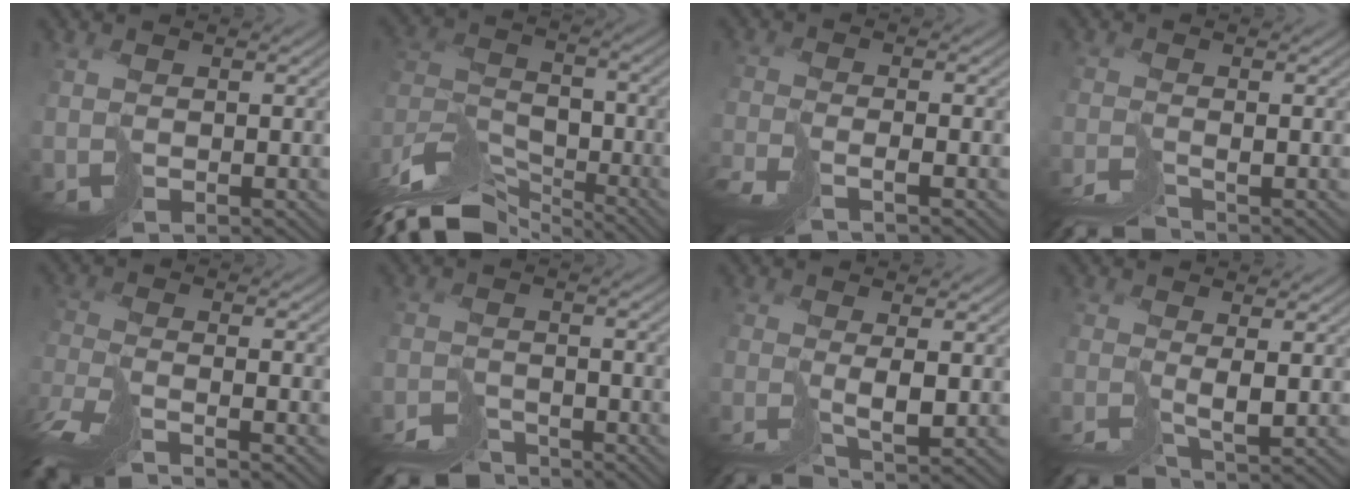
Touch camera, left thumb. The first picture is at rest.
{"total": 12.6, "force": [-10.8, 4.1, 5.0], "torque": [-0.126, -0.009, -0.196]}
{"total": 3.2, "force": [-2.9, -0.9, 1.0], "torque": [-0.020, -0.003, -0.061]}
{"total": 3.9, "force": [-3.8, -0.7, 0.6], "torque": [0.004, 0.001, -0.070]}
{"total": 7.2, "force": [-6.6, 0.3, 3.0], "torque": [-0.062, -0.006, -0.128]}
{"total": 6.7, "force": [-6.5, 1.3, 1.1], "torque": [-0.002, -0.010, -0.104]}
{"total": 2.9, "force": [-1.9, -0.6, 2.0], "torque": [-0.028, -0.004, -0.039]}
{"total": 2.9, "force": [-2.2, -0.3, 1.9], "torque": [-0.022, -0.008, -0.041]}